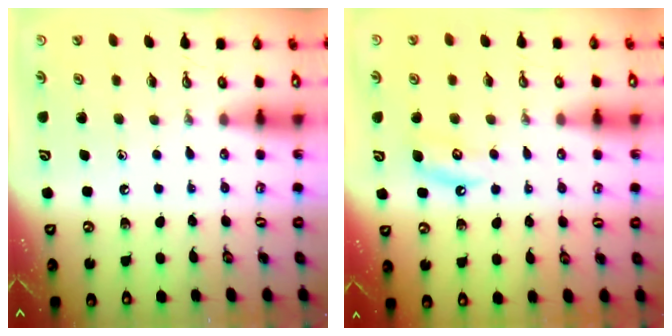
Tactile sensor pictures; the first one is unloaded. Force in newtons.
{"total": 5.5, "press": 5.5, "slide": 0.4}